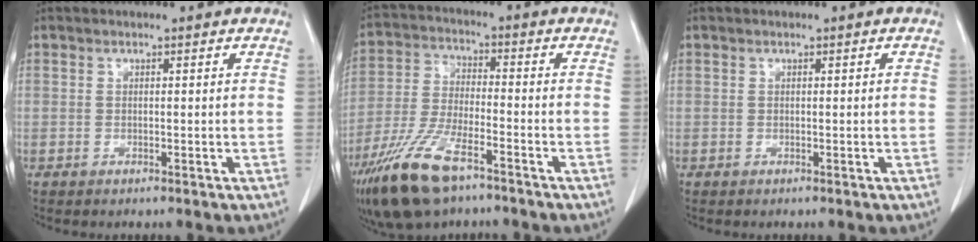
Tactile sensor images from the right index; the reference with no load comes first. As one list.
[{"total": 12.7, "force": [-8.3, 3.6, 8.9], "torque": [-0.184, -0.020, -0.152]}, {"total": 0.0}]